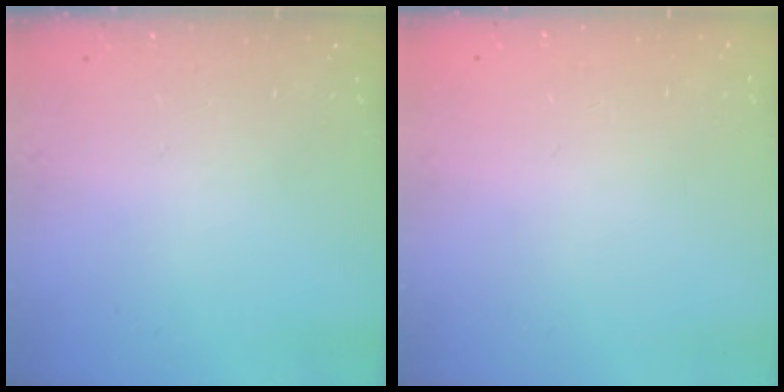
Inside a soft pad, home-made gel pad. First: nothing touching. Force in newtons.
{"total": 0.0}